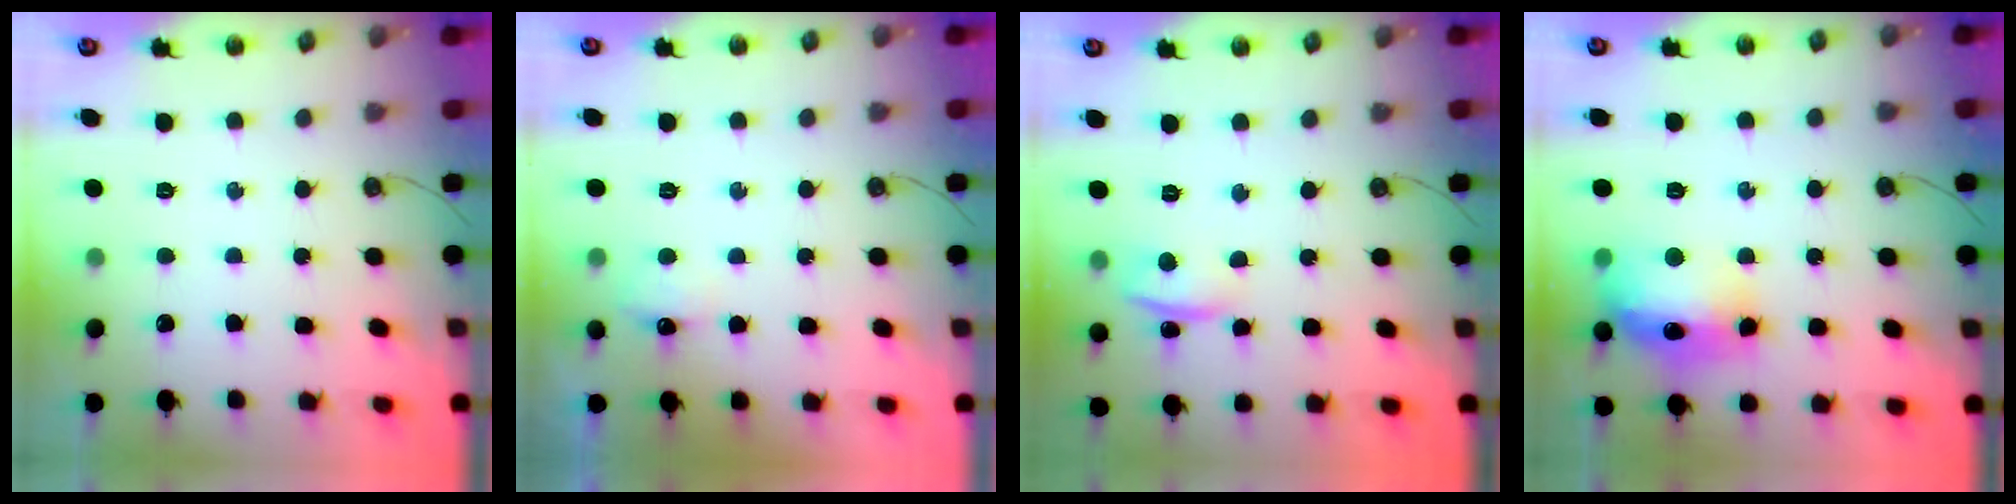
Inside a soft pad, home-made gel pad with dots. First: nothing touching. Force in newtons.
{"total": 5.5, "press": 5.4, "slide": 0.9}
{"total": 2.0, "press": 1.5, "slide": 1.3}
{"total": 14.4, "press": 14.3, "slide": 1.1}